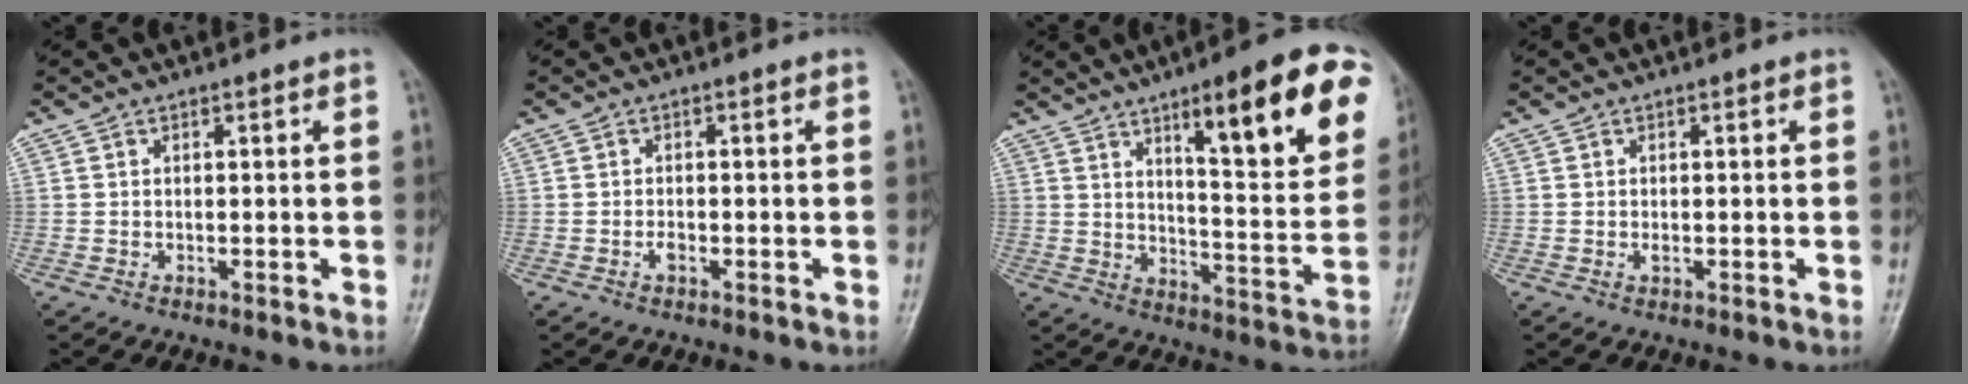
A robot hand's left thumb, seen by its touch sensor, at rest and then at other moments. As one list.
[{"total": 1.2, "force": [-0.6, 0.7, 0.9], "torque": [-0.015, 0.001, -0.014]}, {"total": 21.5, "force": [10.6, 5.0, 18.0], "torque": [-0.208, -0.037, 0.152]}, {"total": 0.9, "force": [0.0, 0.6, 0.7], "torque": [-0.008, 0.000, 0.000]}]